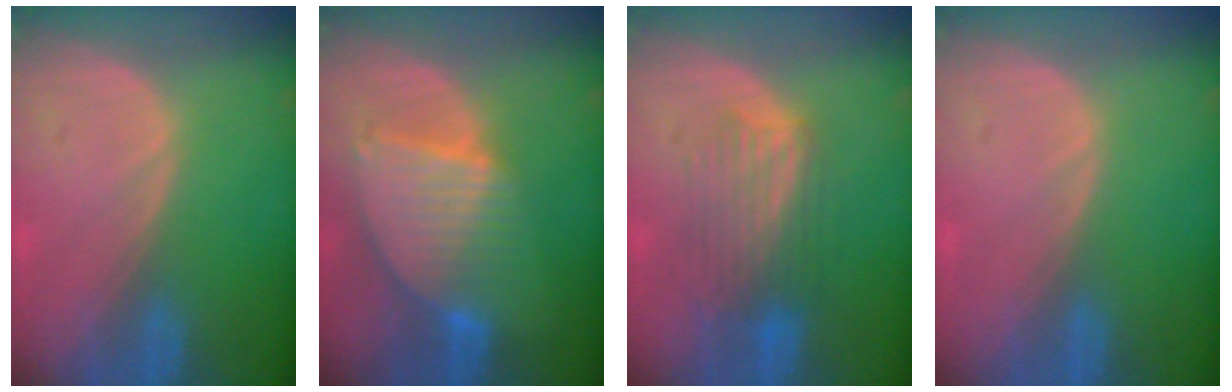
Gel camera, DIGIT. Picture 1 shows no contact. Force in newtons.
{"total": 8.4, "press": 7.4, "slide": 4.1}
{"total": 6.1, "press": 6.1, "slide": 0.6}
{"total": 0.0}